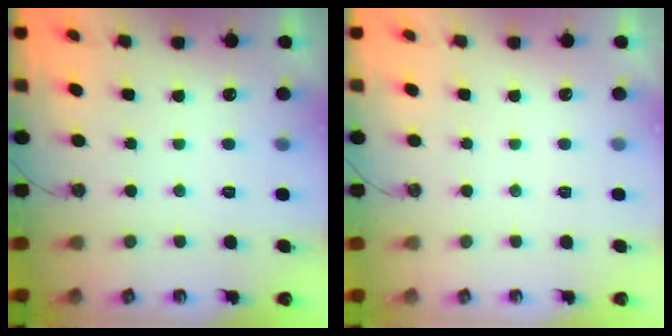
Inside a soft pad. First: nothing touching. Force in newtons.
{"total": 0.0}